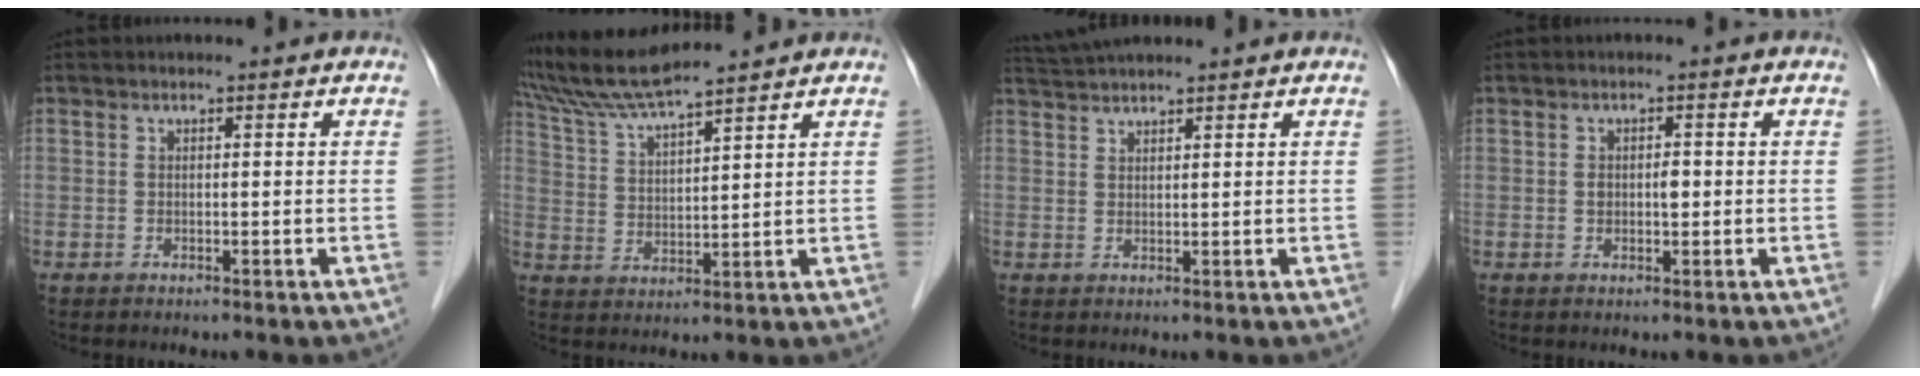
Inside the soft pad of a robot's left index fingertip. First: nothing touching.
{"total": 9.1, "force": [8.4, -1.2, 3.2], "torque": [-0.073, 0.021, 0.167]}
{"total": 5.1, "force": [4.7, -0.2, 1.9], "torque": [-0.037, 0.037, 0.090]}
{"total": 1.8, "force": [0.0, 1.0, 1.5], "torque": [-0.025, 0.002, 0.001]}